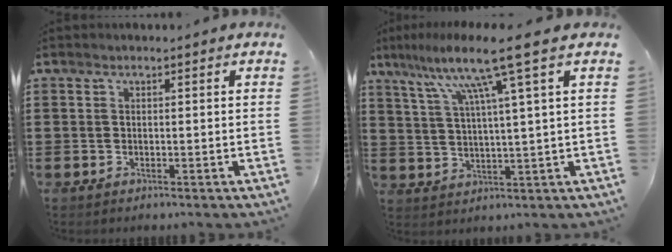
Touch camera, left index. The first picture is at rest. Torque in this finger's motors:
{"motor_torque": [1.08, -1.06, 0.60, 0.20]}